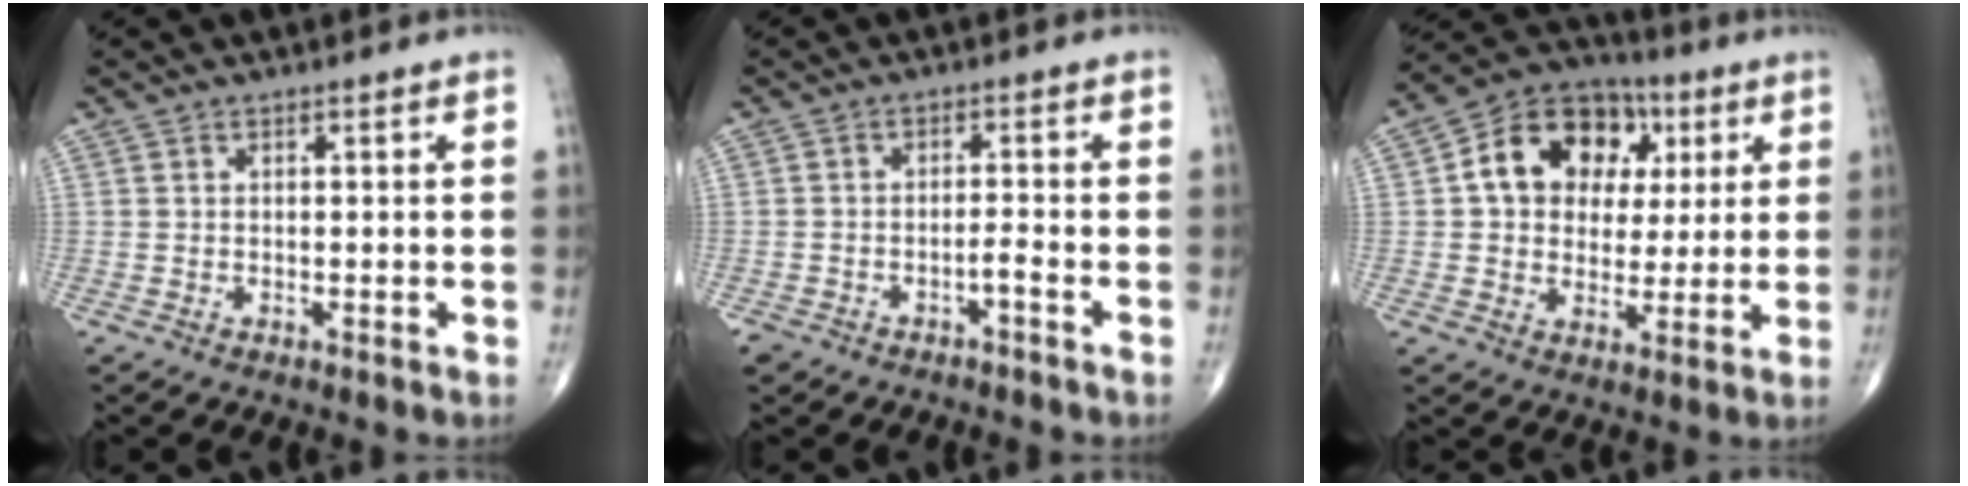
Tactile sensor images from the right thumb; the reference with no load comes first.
{"total": 2.6, "force": [-2.0, 0.8, 1.5], "torque": [-0.028, 0.023, -0.032]}
{"total": 15.5, "force": [3.8, 12.0, 9.0], "torque": [-0.109, 0.013, 0.057]}